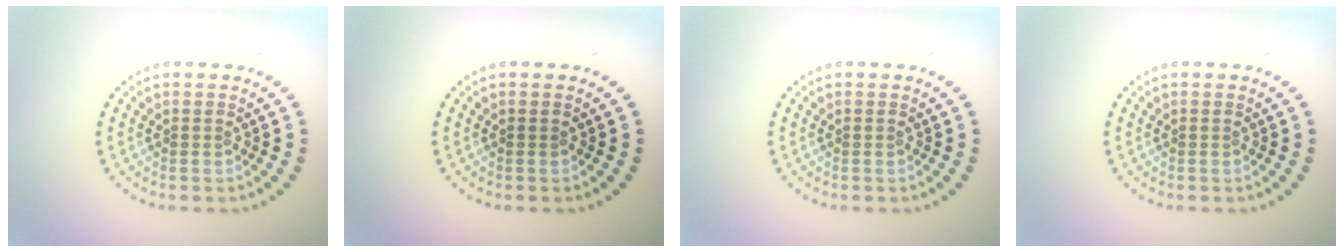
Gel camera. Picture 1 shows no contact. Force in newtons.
{"total": 0.0}
{"total": 0.0}
{"total": 0.0}